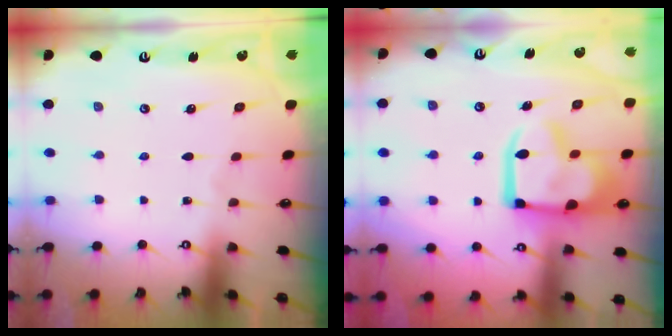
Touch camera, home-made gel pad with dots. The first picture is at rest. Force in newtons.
{"total": 17.6, "press": 17.5, "slide": 1.9}